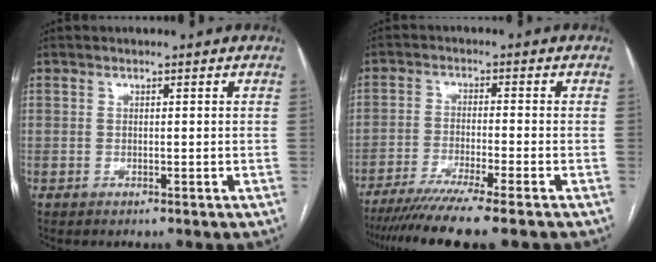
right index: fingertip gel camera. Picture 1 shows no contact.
{"total": 11.2, "force": [-9.0, -1.2, 6.6], "torque": [-0.087, -0.031, -0.141]}